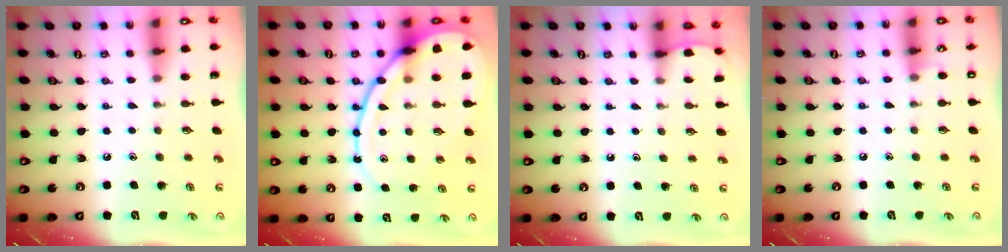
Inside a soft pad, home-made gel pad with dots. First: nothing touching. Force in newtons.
{"total": 16.3, "press": 16.2, "slide": 1.4}
{"total": 0.9, "press": 0.9, "slide": 0.1}
{"total": 3.7, "press": 3.6, "slide": 0.4}